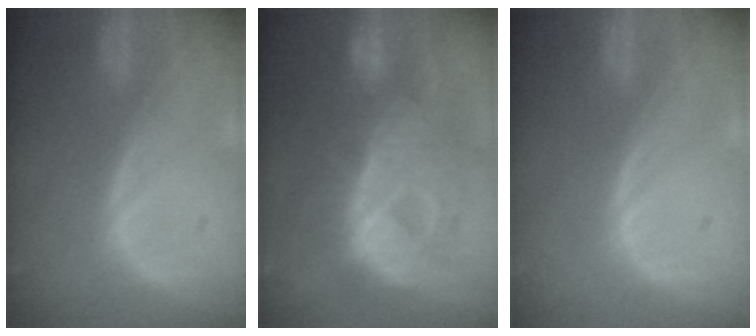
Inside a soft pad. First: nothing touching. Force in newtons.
{"total": 12.3, "press": 12.2, "slide": 1.3}
{"total": 0.0}